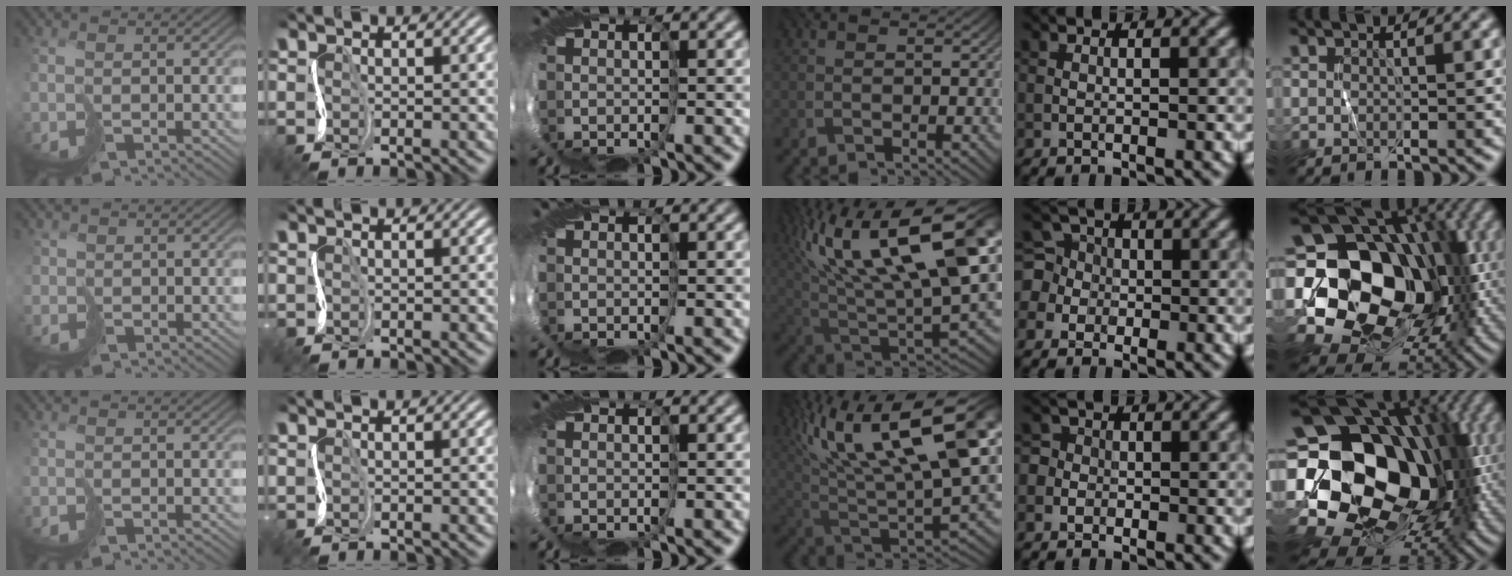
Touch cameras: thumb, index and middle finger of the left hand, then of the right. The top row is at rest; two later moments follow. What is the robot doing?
{"motion": "cut", "object": "tape"}